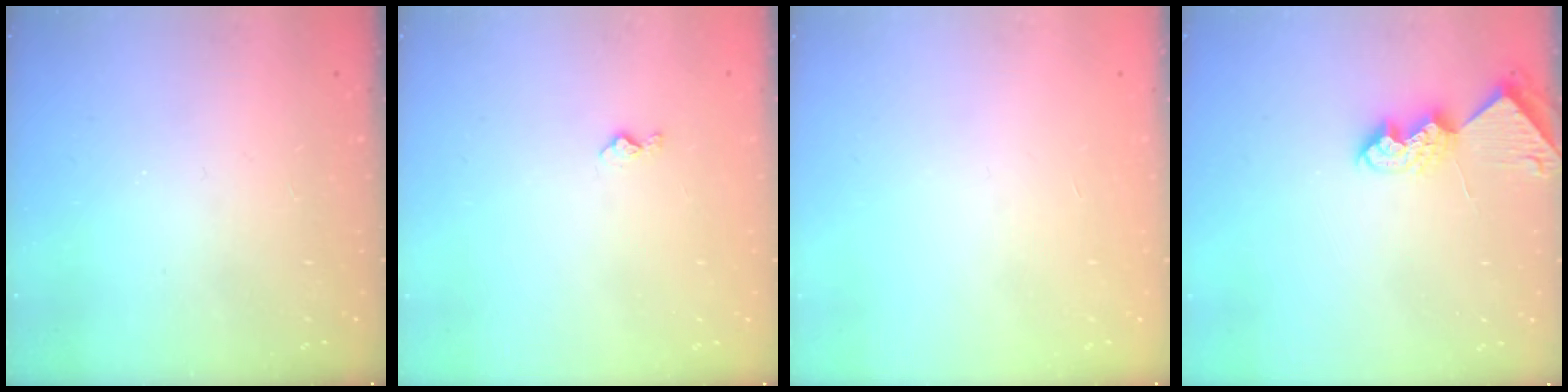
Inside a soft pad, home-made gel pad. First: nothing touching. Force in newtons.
{"total": 3.3, "press": 3.3, "slide": 0.4}
{"total": 0.0}
{"total": 7.7, "press": 7.6, "slide": 0.6}